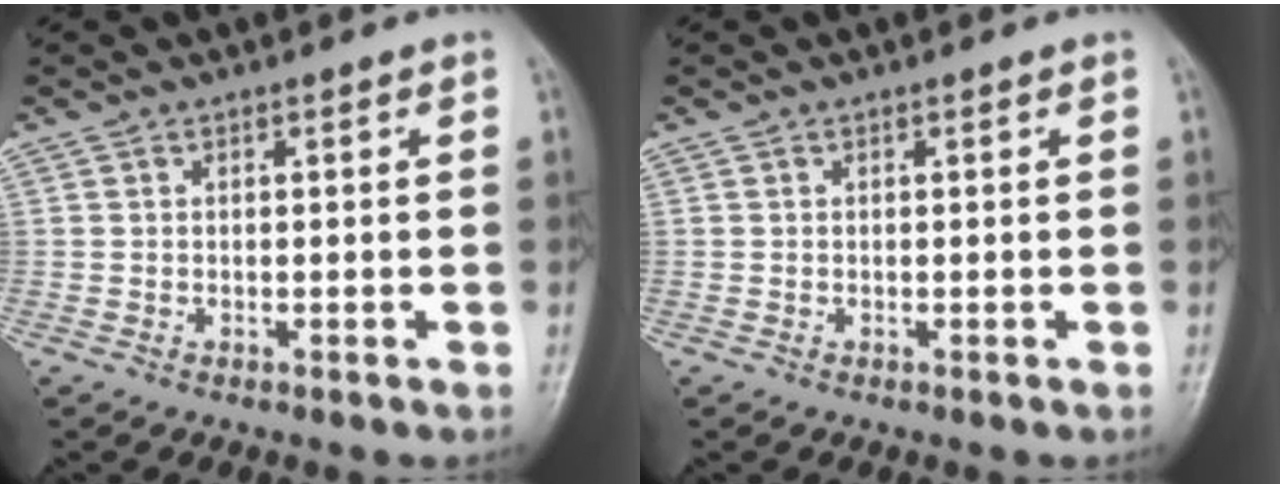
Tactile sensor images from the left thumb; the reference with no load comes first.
{"total": 0.0}